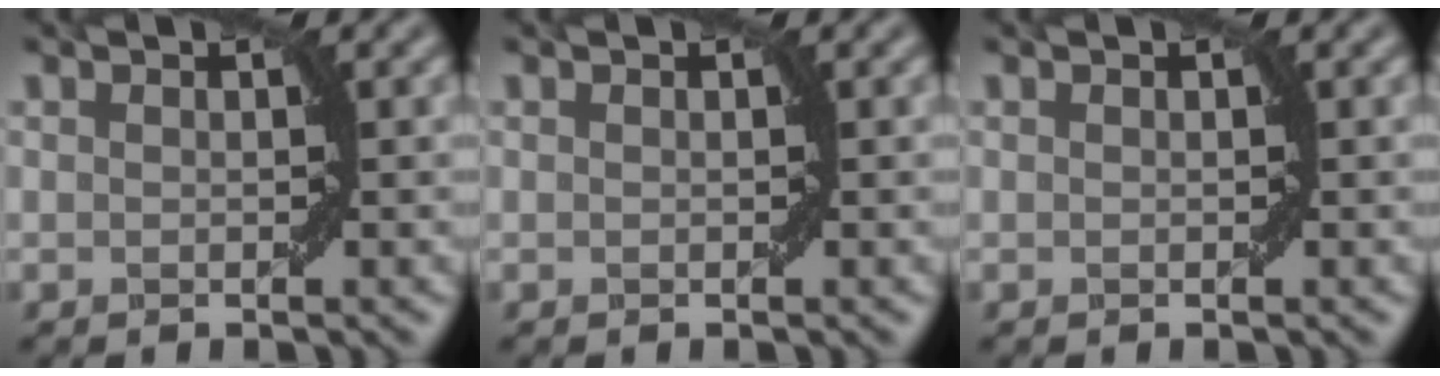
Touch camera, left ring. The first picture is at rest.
{"total": 0.0}
{"total": 0.0}